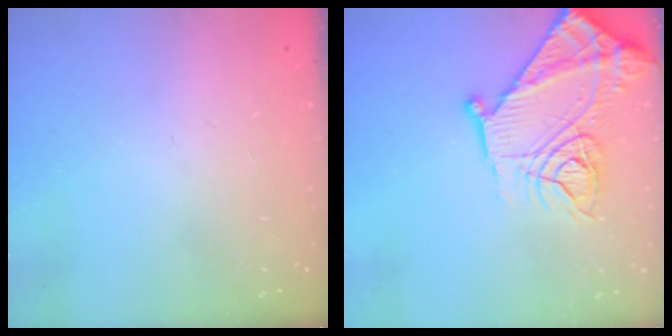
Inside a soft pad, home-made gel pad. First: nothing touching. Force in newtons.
{"total": 18.7, "press": 18.6, "slide": 1.7}